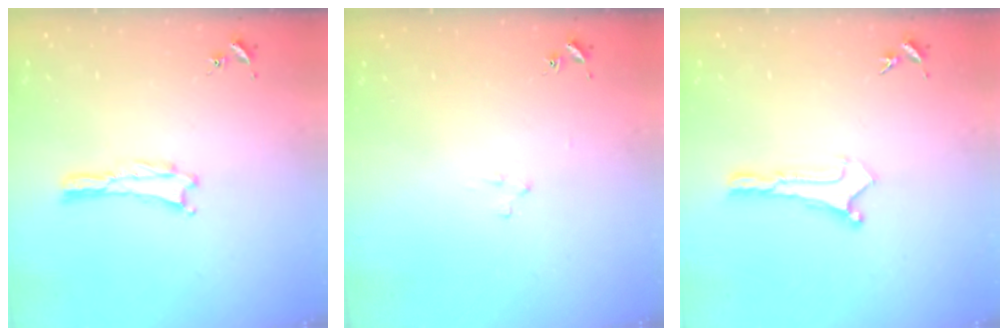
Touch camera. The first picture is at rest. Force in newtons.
{"total": 2.2, "press": 2.2, "slide": 0.2}
{"total": 0.0}